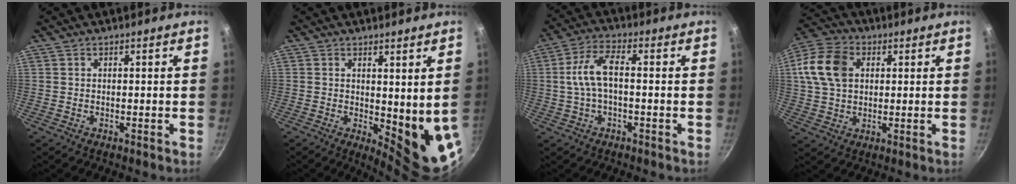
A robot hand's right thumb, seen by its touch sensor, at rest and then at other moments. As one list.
[{"total": 8.9, "force": [1.1, 3.2, 8.2], "torque": [-0.091, -0.031, 0.023]}, {"total": 7.5, "force": [-0.4, 3.4, 6.6], "torque": [-0.139, 0.028, -0.012]}, {"total": 12.3, "force": [2.8, 8.9, 8.0], "torque": [-0.142, 0.010, 0.039]}]